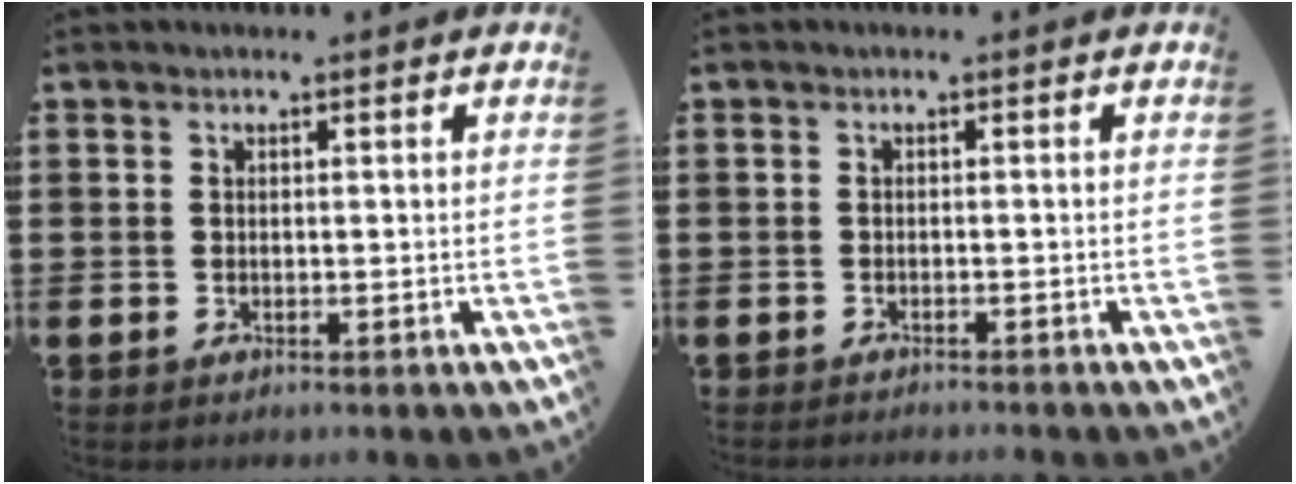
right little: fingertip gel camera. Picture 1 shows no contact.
{"total": 0.6, "force": [-0.6, -0.2, 0.0], "torque": [0.000, -0.001, -0.013]}